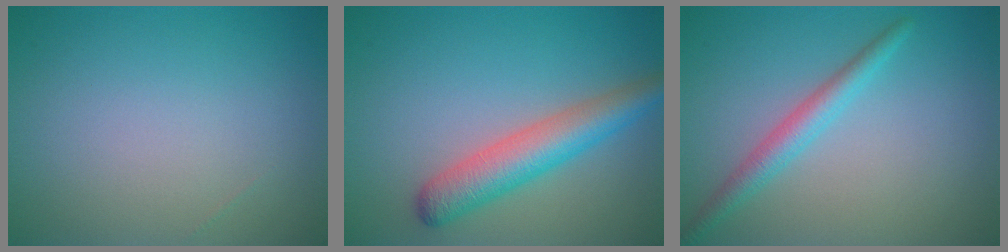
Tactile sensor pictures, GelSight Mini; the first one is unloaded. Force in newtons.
{"total": 4.9, "press": 4.9, "slide": 0.2}
{"total": 2.5, "press": 2.5, "slide": 0.1}